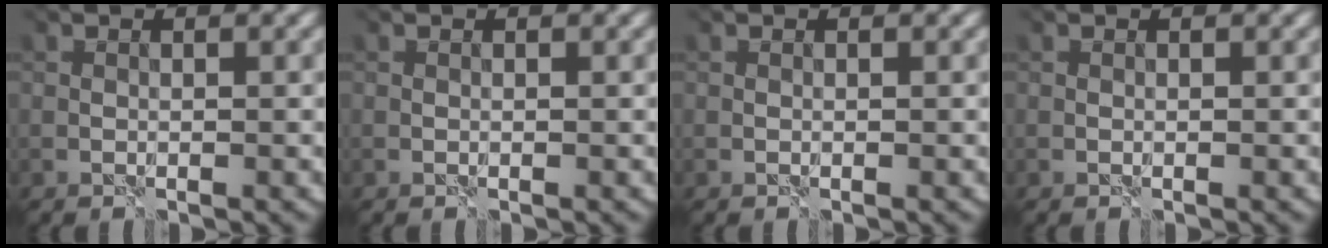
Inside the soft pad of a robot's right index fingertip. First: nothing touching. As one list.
[{"total": 0.0}, {"total": 0.0}, {"total": 0.0}]